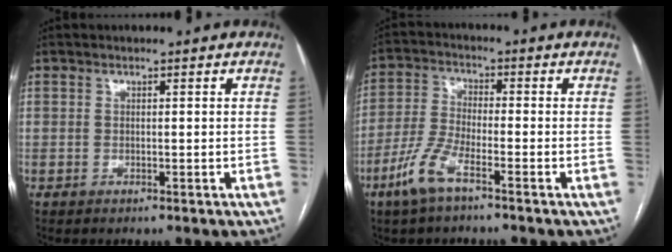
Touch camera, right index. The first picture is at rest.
{"total": 6.9, "force": [-4.3, 1.4, 5.2], "torque": [-0.123, -0.007, -0.091]}